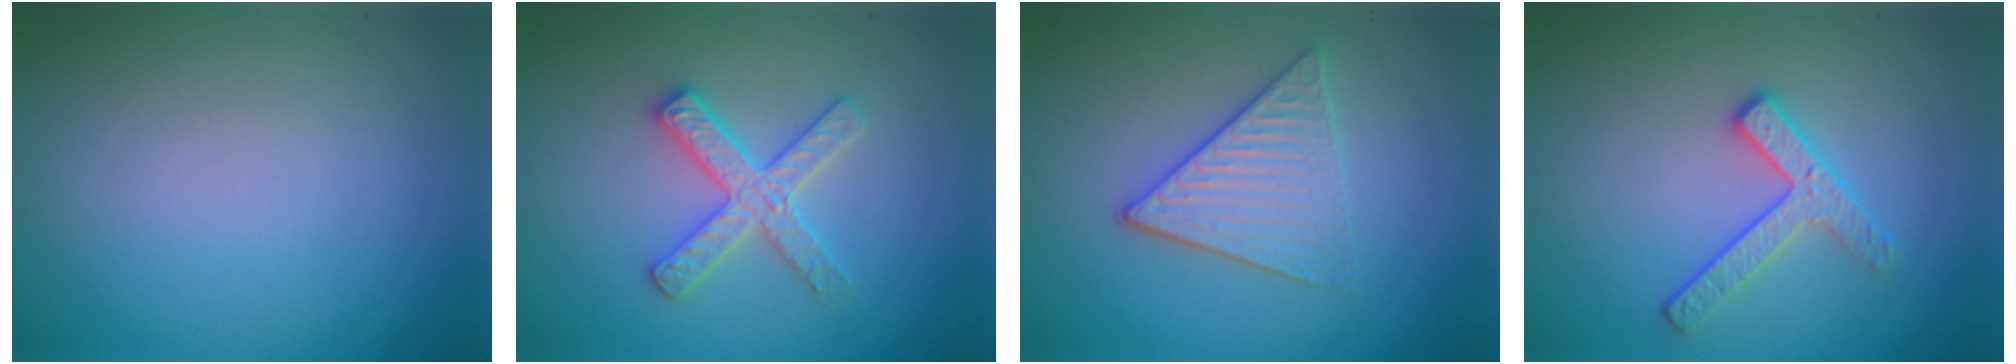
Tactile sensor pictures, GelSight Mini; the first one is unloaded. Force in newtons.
{"total": 2.9, "press": 2.9, "slide": 0.5}
{"total": 3.9, "press": 3.4, "slide": 2.0}
{"total": 2.6, "press": 2.4, "slide": 0.9}